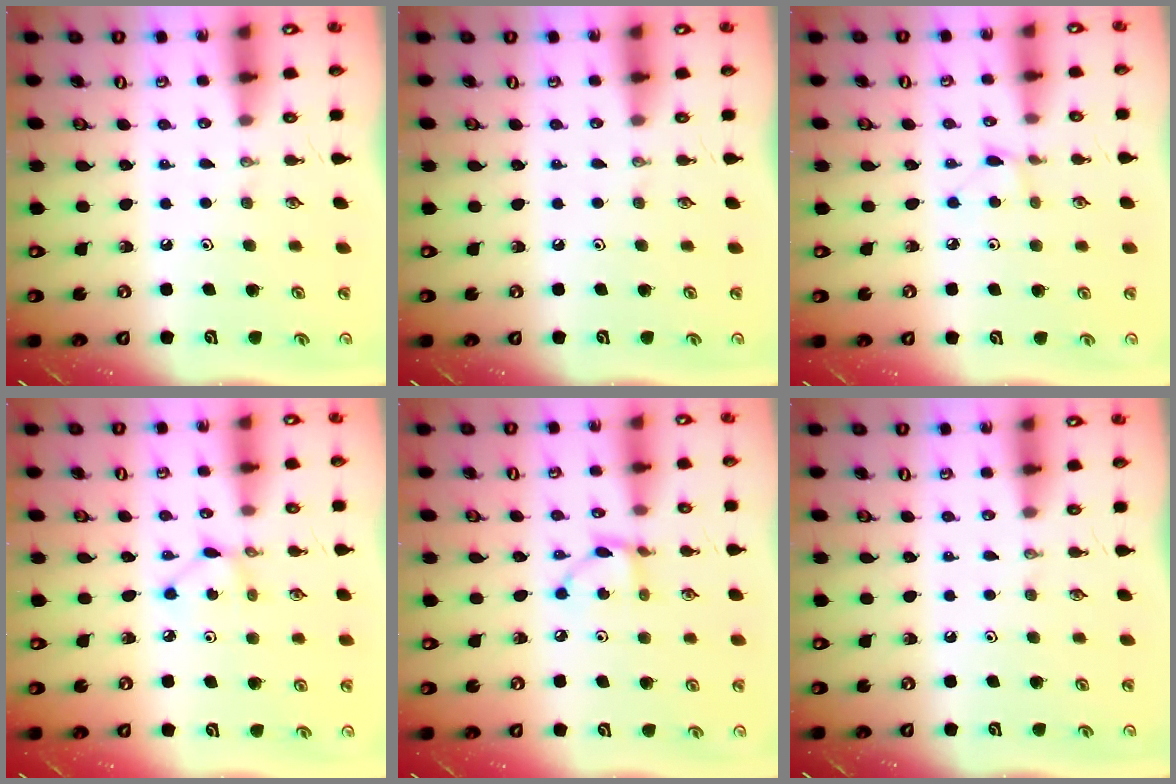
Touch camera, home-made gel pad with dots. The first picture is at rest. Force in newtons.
{"total": 0.0}
{"total": 3.0, "press": 3.0, "slide": 0.5}
{"total": 2.8, "press": 2.8, "slide": 0.1}
{"total": 4.6, "press": 4.6, "slide": 0.2}
{"total": 0.0}